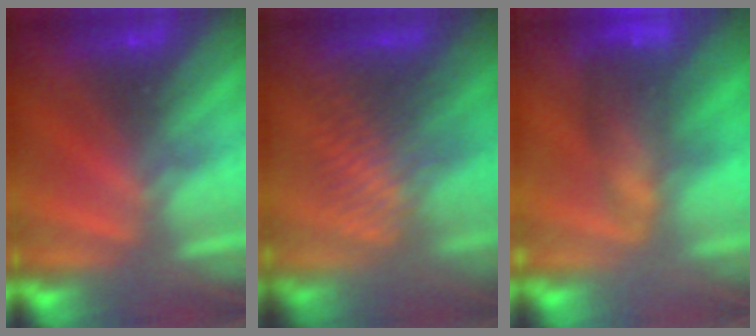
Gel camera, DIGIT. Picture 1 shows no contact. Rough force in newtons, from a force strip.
{"total": 3.0}
{"total": 7.6}